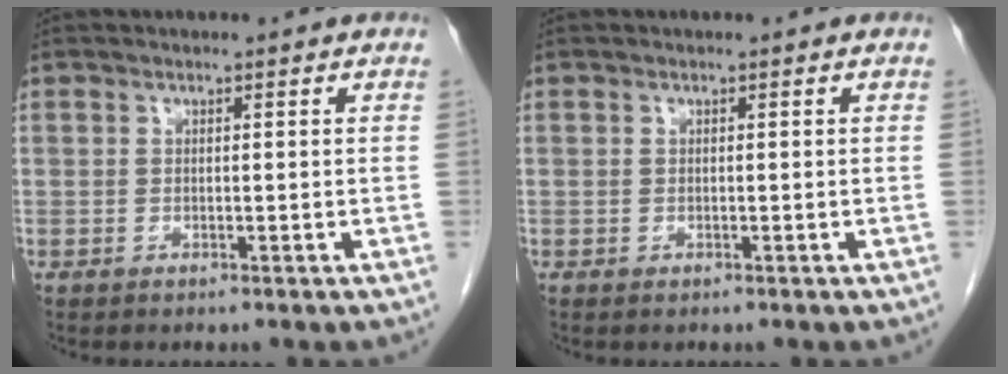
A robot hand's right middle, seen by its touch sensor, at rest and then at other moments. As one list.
[{"total": 0.0}]